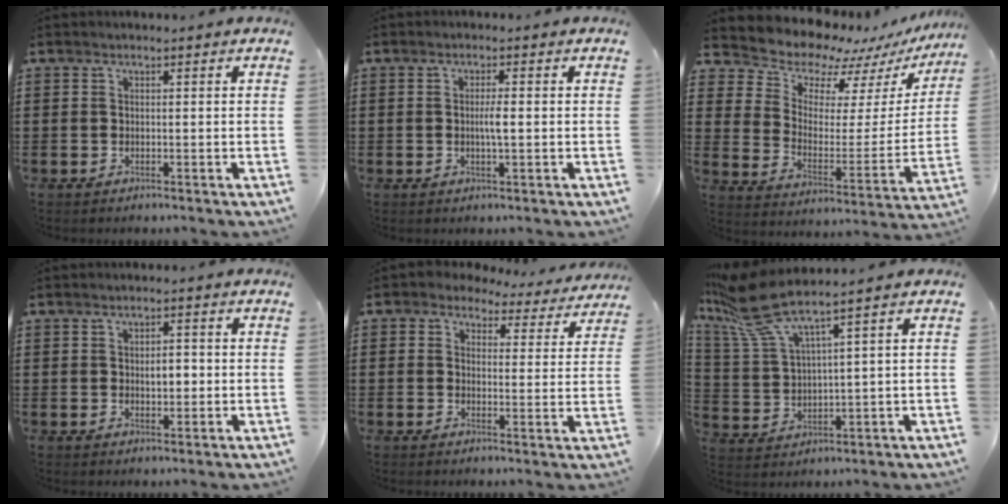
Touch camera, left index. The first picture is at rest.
{"total": 2.4, "force": [-0.2, 0.3, 2.4], "torque": [-0.046, -0.002, -0.004]}
{"total": 8.4, "force": [7.9, 2.7, 0.9], "torque": [-0.055, -0.075, 0.135]}
{"total": 3.0, "force": [-0.1, 1.6, 2.5], "torque": [-0.042, 0.002, -0.007]}
{"total": 3.2, "force": [2.6, 1.6, 0.7], "torque": [-0.032, -0.014, 0.043]}
{"total": 8.5, "force": [6.2, 1.3, 5.6], "torque": [-0.156, -0.035, 0.103]}